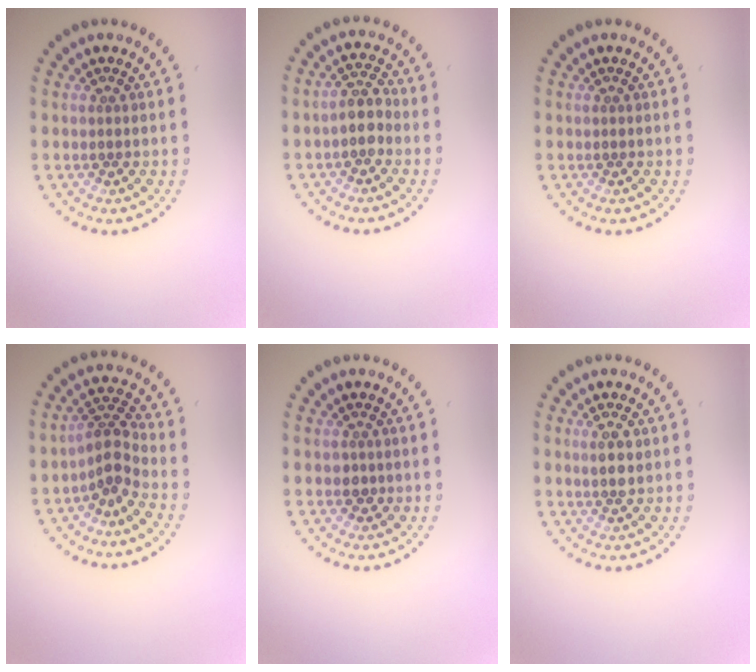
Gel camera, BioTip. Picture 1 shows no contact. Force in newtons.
{"total": 2.4, "press": 2.1, "slide": 1.1}
{"total": 0.0}
{"total": 2.6, "press": 1.8, "slide": 1.9}
{"total": 1.0, "press": 0.8, "slide": 0.5}
{"total": 1.7, "press": 1.7, "slide": 0.3}